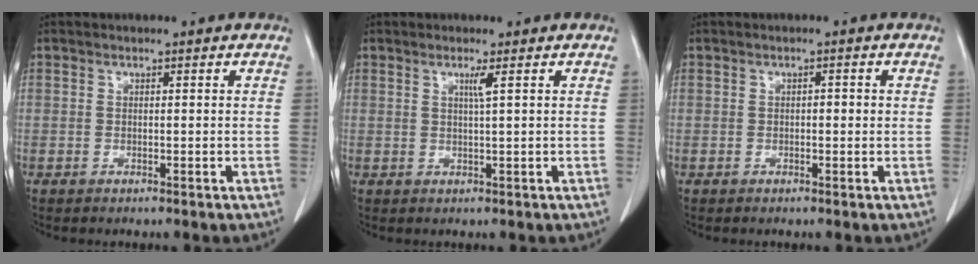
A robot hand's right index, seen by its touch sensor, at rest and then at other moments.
{"total": 1.2, "force": [0.7, -0.3, 1.0], "torque": [-0.020, -0.005, 0.013]}
{"total": 1.1, "force": [0.0, 0.5, 1.0], "torque": [-0.011, 0.003, 0.000]}